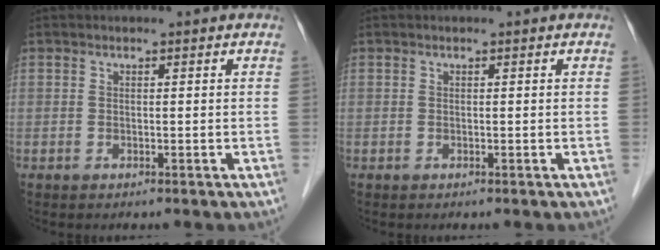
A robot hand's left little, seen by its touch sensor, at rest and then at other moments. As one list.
[{"total": 0.0}]